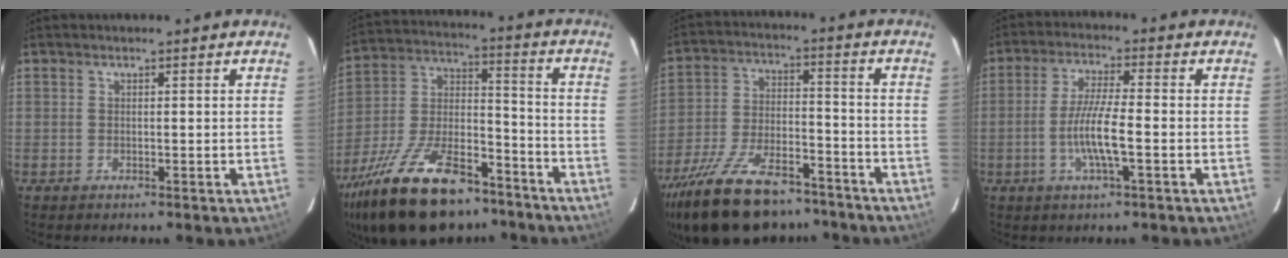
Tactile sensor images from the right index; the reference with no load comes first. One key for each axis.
{"total": 26.5, "fx": -18.0, "fy": 11.3, "fz": 15.9, "tx": -0.315, "ty": -0.009, "tz": -0.289}
{"total": 23.6, "fx": -18.2, "fy": 9.4, "fz": 11.7, "tx": -0.240, "ty": -0.020, "tz": -0.283}
{"total": 7.6, "fx": -2.2, "fy": 0.7, "fz": 7.2, "tx": -0.141, "ty": -0.004, "tz": -0.043}